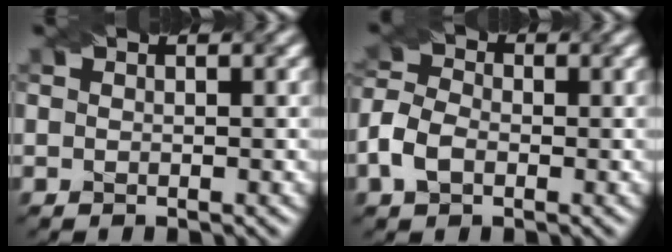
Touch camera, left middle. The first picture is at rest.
{"total": 3.7, "force": [-1.6, 2.5, 2.2], "torque": [-0.056, 0.003, -0.038]}